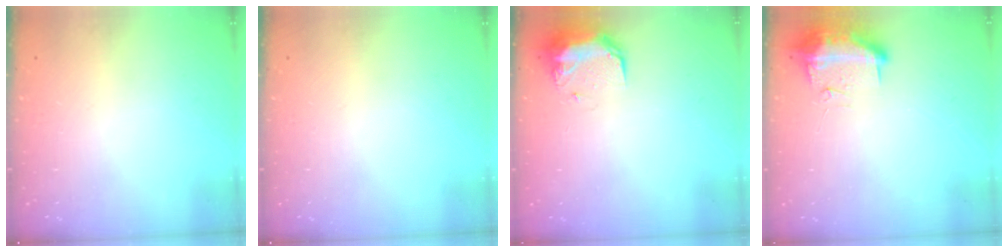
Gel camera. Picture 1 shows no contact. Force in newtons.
{"total": 0.0}
{"total": 9.3, "press": 9.3, "slide": 0.7}
{"total": 10.0, "press": 9.9, "slide": 1.7}